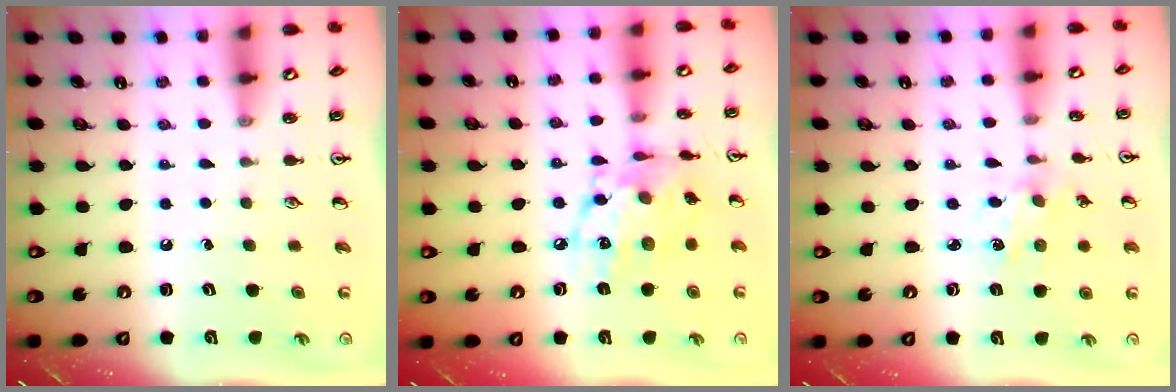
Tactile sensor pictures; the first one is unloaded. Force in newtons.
{"total": 13.6, "press": 13.6, "slide": 0.8}
{"total": 1.9, "press": 1.9, "slide": 0.3}